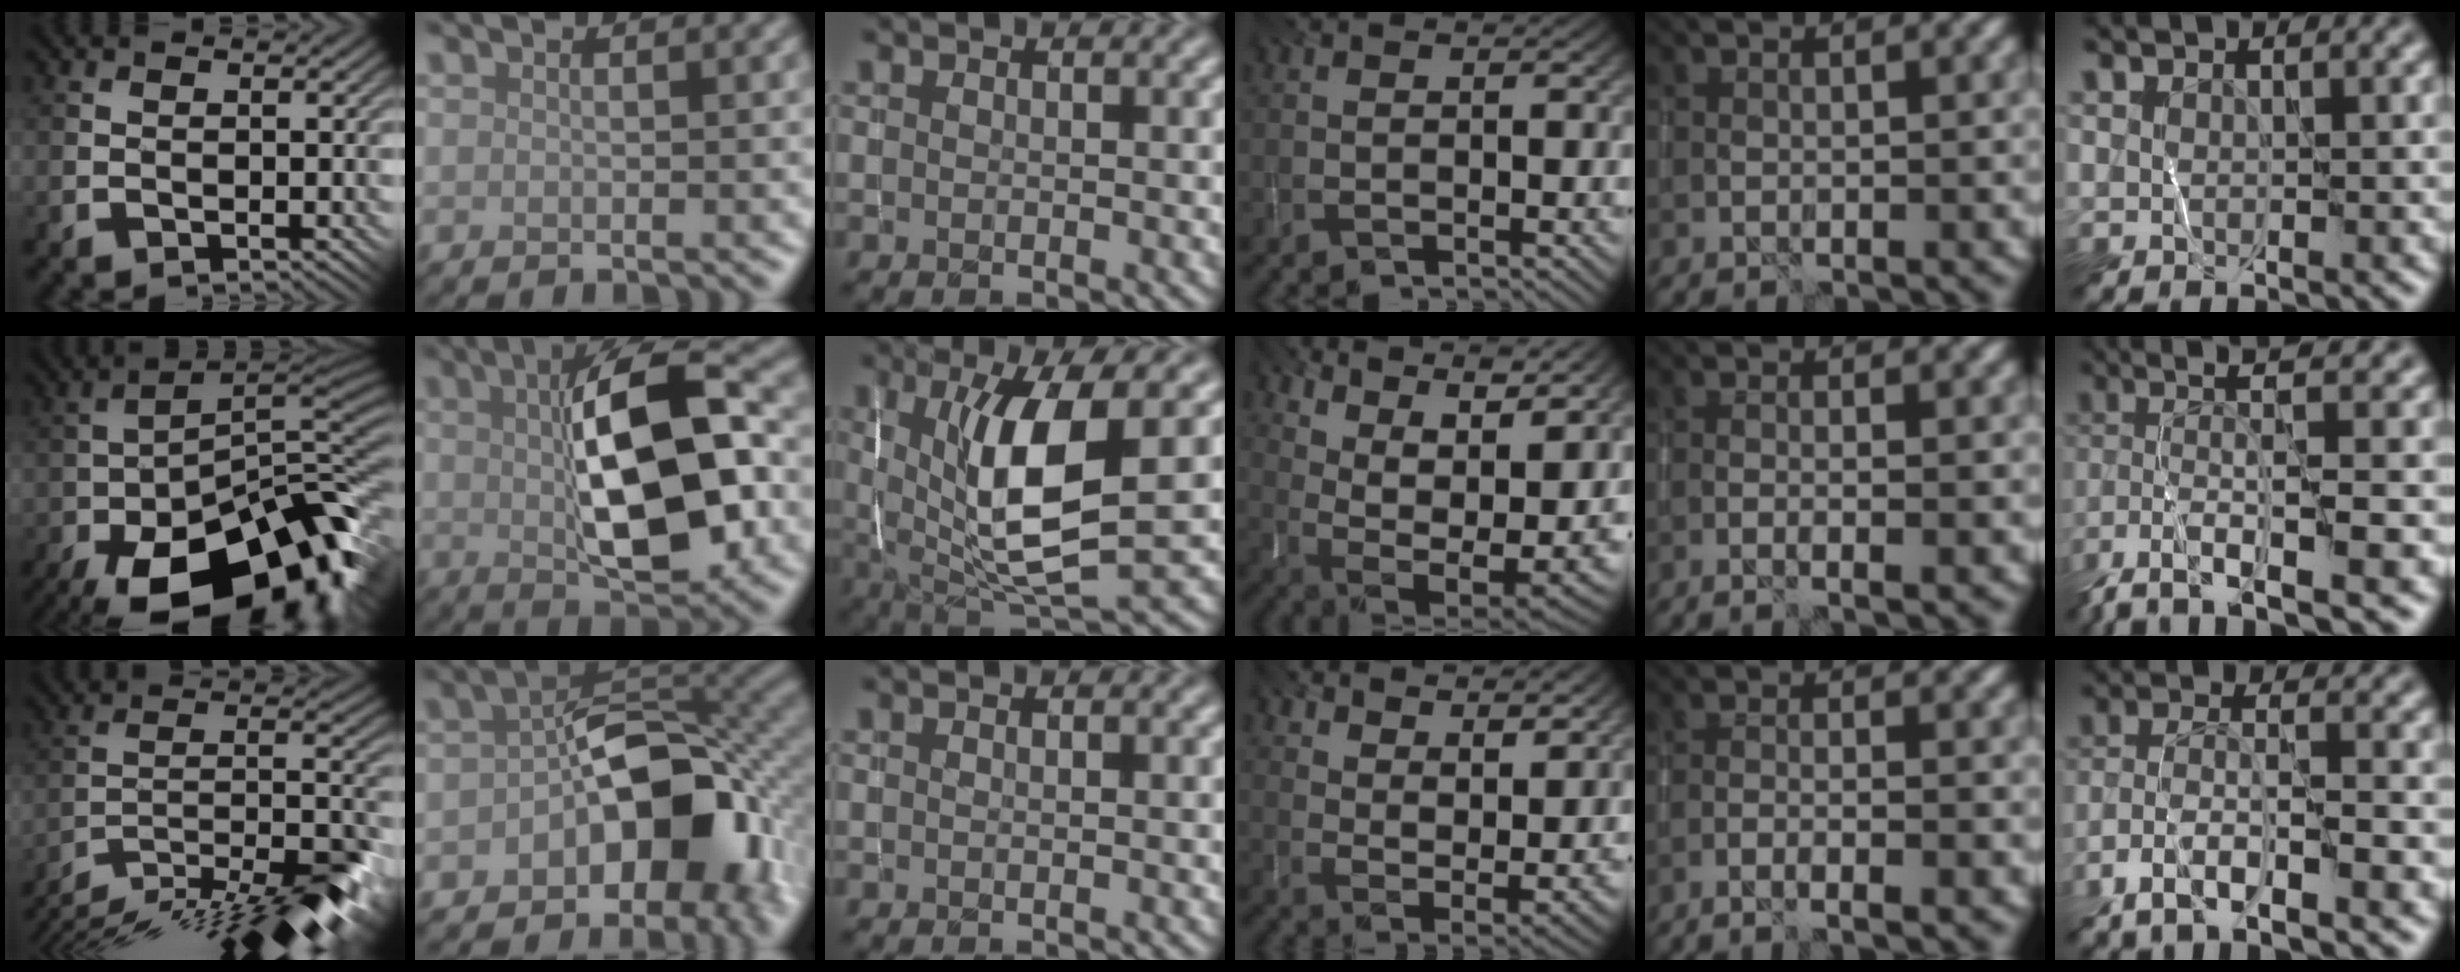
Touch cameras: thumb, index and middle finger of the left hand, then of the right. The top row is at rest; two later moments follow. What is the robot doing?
{"motion": "wrap", "object": "yarn"}